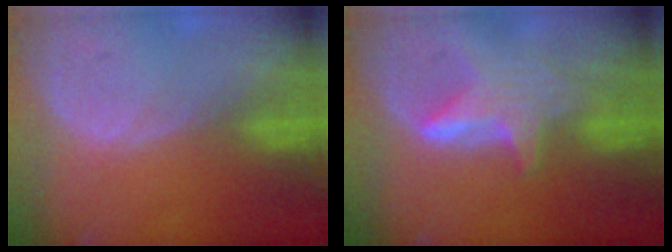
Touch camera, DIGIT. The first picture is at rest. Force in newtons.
{"total": 5.6, "press": 5.6, "slide": 0.4}